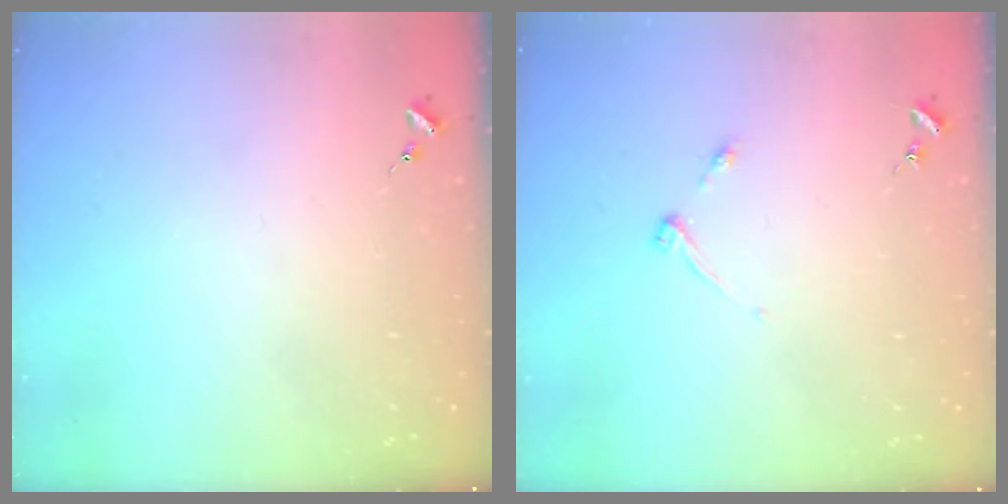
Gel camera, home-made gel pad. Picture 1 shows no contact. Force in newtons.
{"total": 4.0, "press": 4.0, "slide": 0.5}